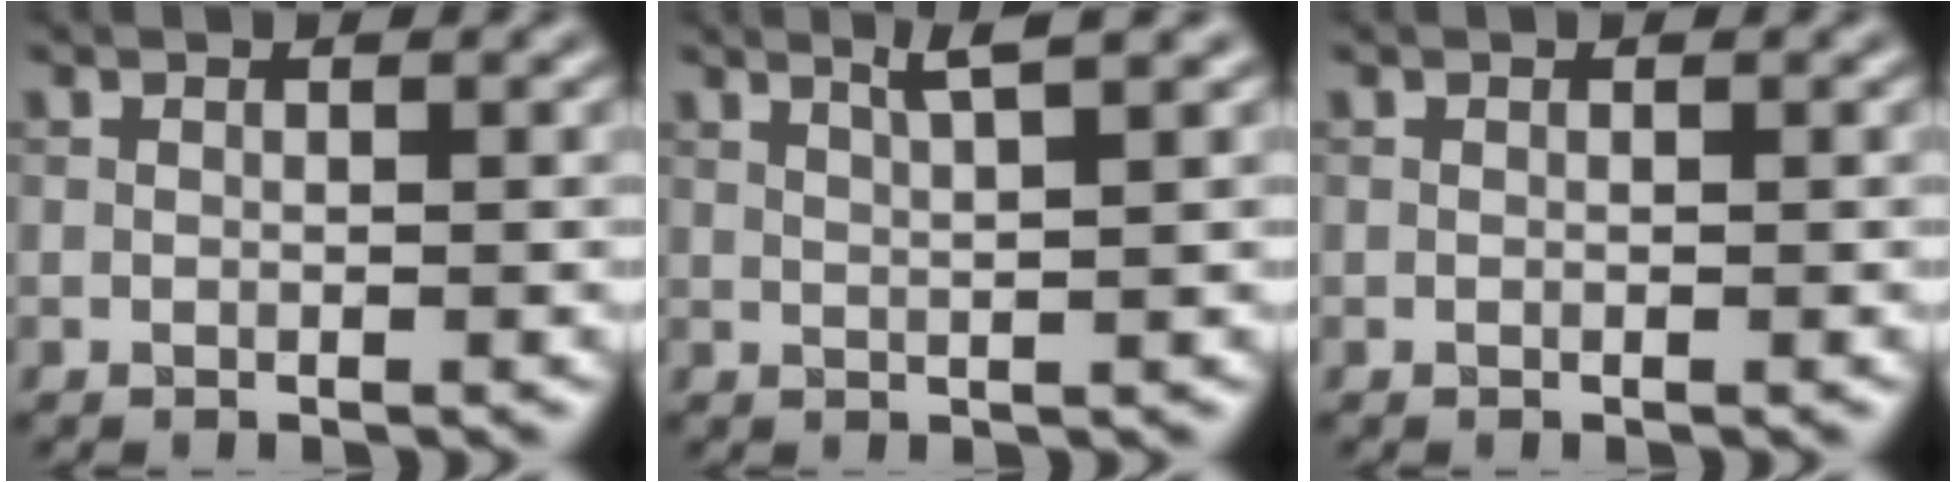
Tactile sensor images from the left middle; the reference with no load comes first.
{"total": 2.5, "force": [1.6, 0.2, 1.9], "torque": [-0.029, 0.007, 0.025]}
{"total": 0.0}